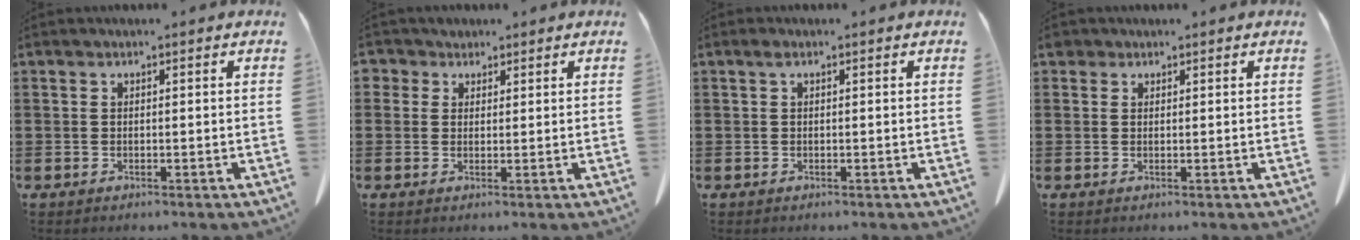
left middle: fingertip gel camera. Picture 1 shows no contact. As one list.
[{"total": 2.5, "force": [1.6, 1.9, 0.2], "torque": [-0.007, 0.008, 0.027]}, {"total": 0.7, "force": [0.2, 0.2, 0.7], "torque": [-0.015, 0.005, 0.002]}, {"total": 1.1, "force": [0.8, 0.7, 0.2], "torque": [-0.008, 0.005, 0.015]}]